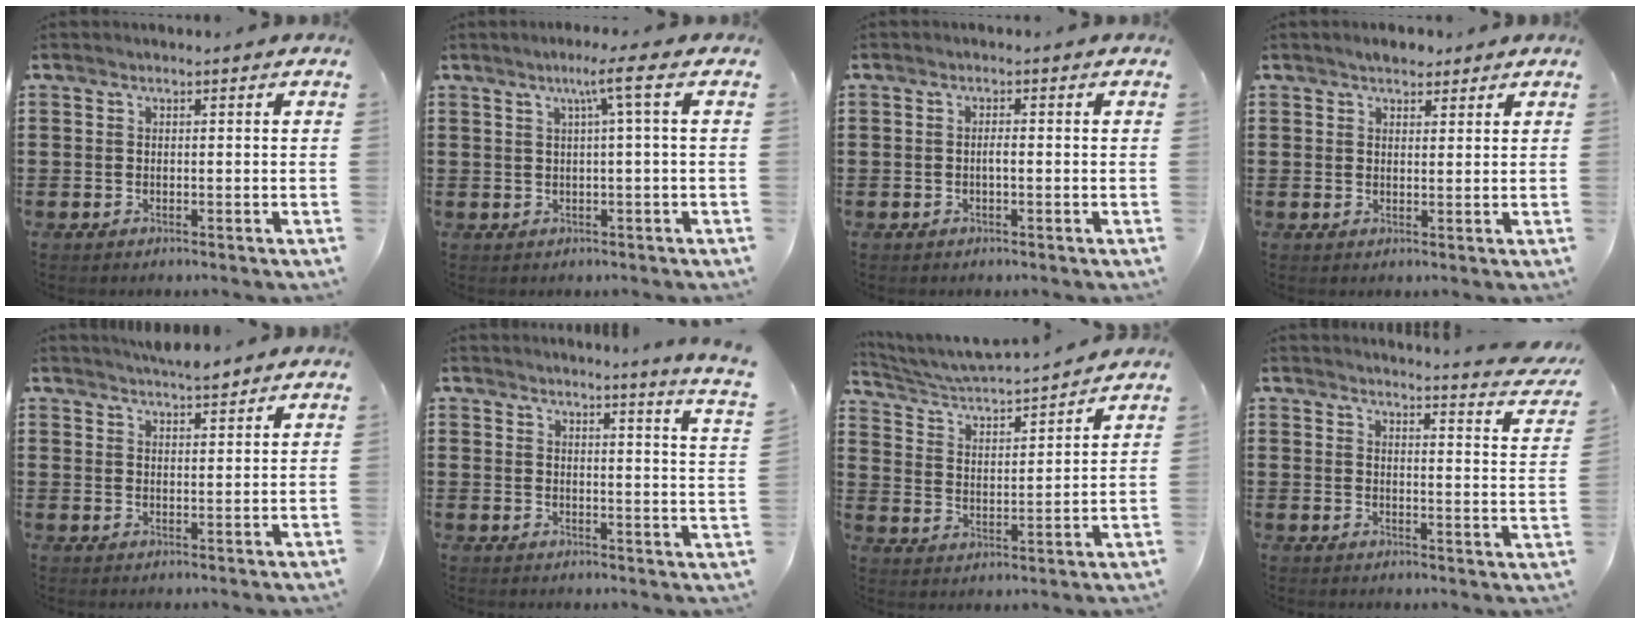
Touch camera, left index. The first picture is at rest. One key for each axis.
{"total": 4.3, "fx": 1.2, "fy": -0.7, "fz": 4.1, "tx": -0.081, "ty": -0.001, "tz": 0.013}
{"total": 1.2, "fx": -0.2, "fy": 0.2, "fz": 1.2, "tx": -0.023, "ty": -0.002, "tz": -0.003}
{"total": 2.4, "fx": 2.1, "fy": 1.0, "fz": 0.6, "tx": -0.008, "ty": 0.005, "tz": 0.039}
{"total": 3.4, "fx": 3.3, "fy": 0.1, "fz": 0.9, "tx": -0.025, "ty": -0.006, "tz": 0.061}
{"total": 3.5, "fx": 3.1, "fy": -1.5, "fz": 0.5, "tx": -0.016, "ty": -0.032, "tz": 0.049}
{"total": 3.8, "fx": 3.7, "fy": 0.1, "fz": 0.9, "tx": -0.039, "ty": -0.035, "tz": 0.053}
{"total": 3.4, "fx": 3.3, "fy": -0.7, "fz": 0.8, "tx": -0.024, "ty": -0.032, "tz": 0.051}